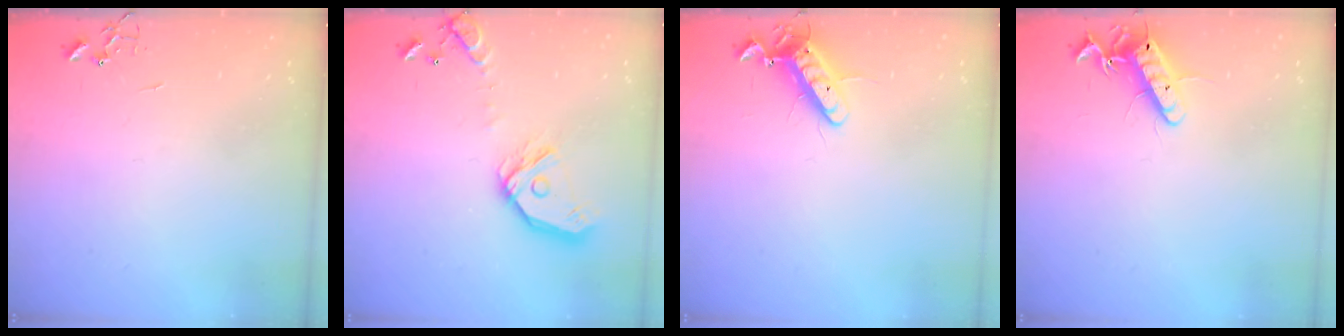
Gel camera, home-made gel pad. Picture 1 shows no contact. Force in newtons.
{"total": 15.9, "press": 15.7, "slide": 2.2}
{"total": 11.6, "press": 11.5, "slide": 1.5}
{"total": 12.8, "press": 12.8, "slide": 0.6}